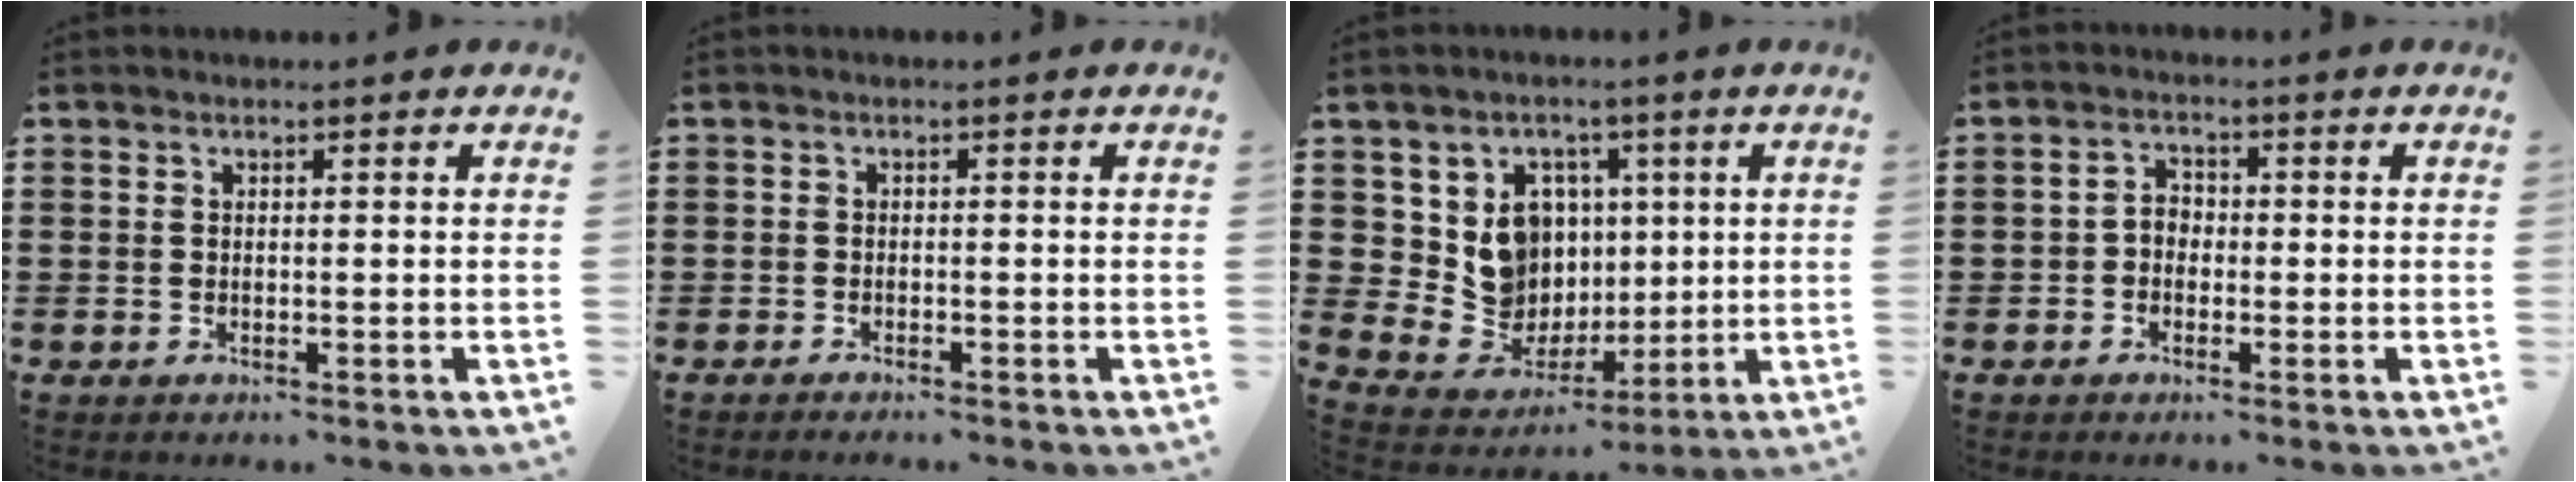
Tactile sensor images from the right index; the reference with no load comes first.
{"total": 1.0, "force": [-1.0, -0.2, 0.1], "torque": [-0.005, -0.005, -0.018]}
{"total": 10.5, "force": [2.3, 9.5, 3.8], "torque": [-0.106, -0.018, 0.048]}
{"total": 1.9, "force": [-0.9, 1.4, 1.0], "torque": [-0.022, 0.008, -0.021]}